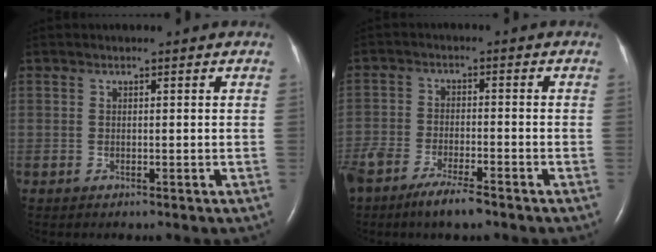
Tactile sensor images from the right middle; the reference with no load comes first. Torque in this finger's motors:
{"motor_torque": [0.50, -0.43, 0.15, 0.11]}